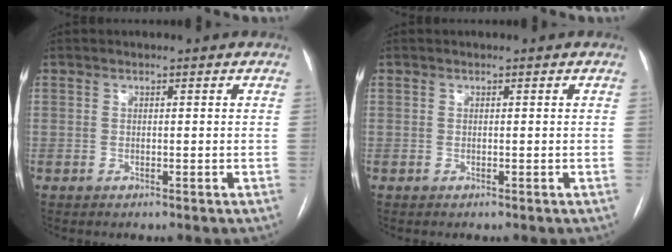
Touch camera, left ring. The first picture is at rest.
{"total": 0.0}